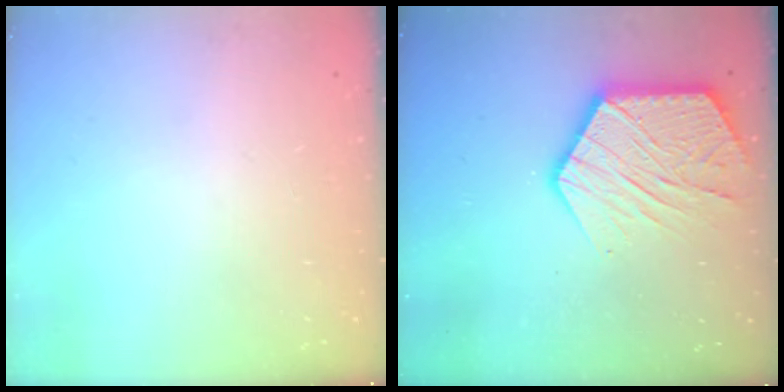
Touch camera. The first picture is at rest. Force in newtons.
{"total": 17.4, "press": 17.4, "slide": 1.2}